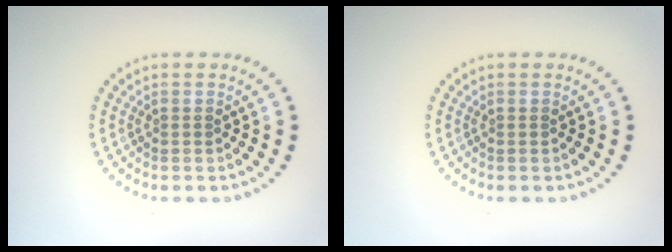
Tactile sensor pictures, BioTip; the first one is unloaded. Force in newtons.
{"total": 0.0}